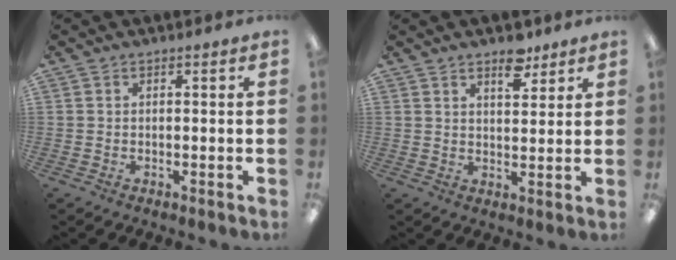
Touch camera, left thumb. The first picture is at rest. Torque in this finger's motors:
{"motor_torque": [-0.18, -0.18, -0.43, -0.07, 0.01]}